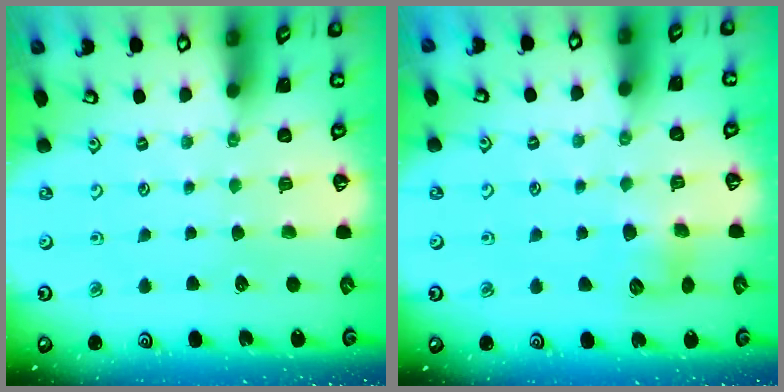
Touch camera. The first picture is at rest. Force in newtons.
{"total": 6.7, "press": 6.7, "slide": 0.9}